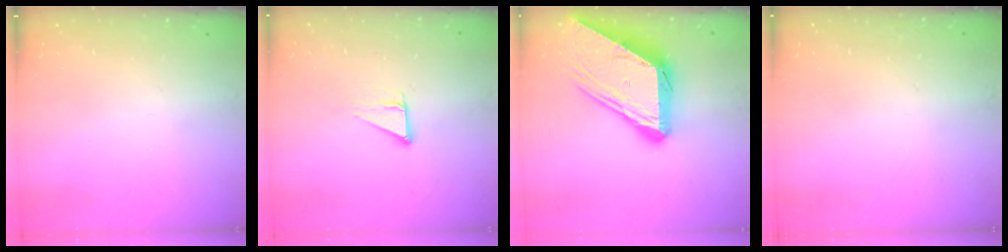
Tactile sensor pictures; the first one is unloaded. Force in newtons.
{"total": 3.7, "press": 3.7, "slide": 0.2}
{"total": 17.5, "press": 17.4, "slide": 1.7}
{"total": 1.6, "press": 1.6, "slide": 0.1}